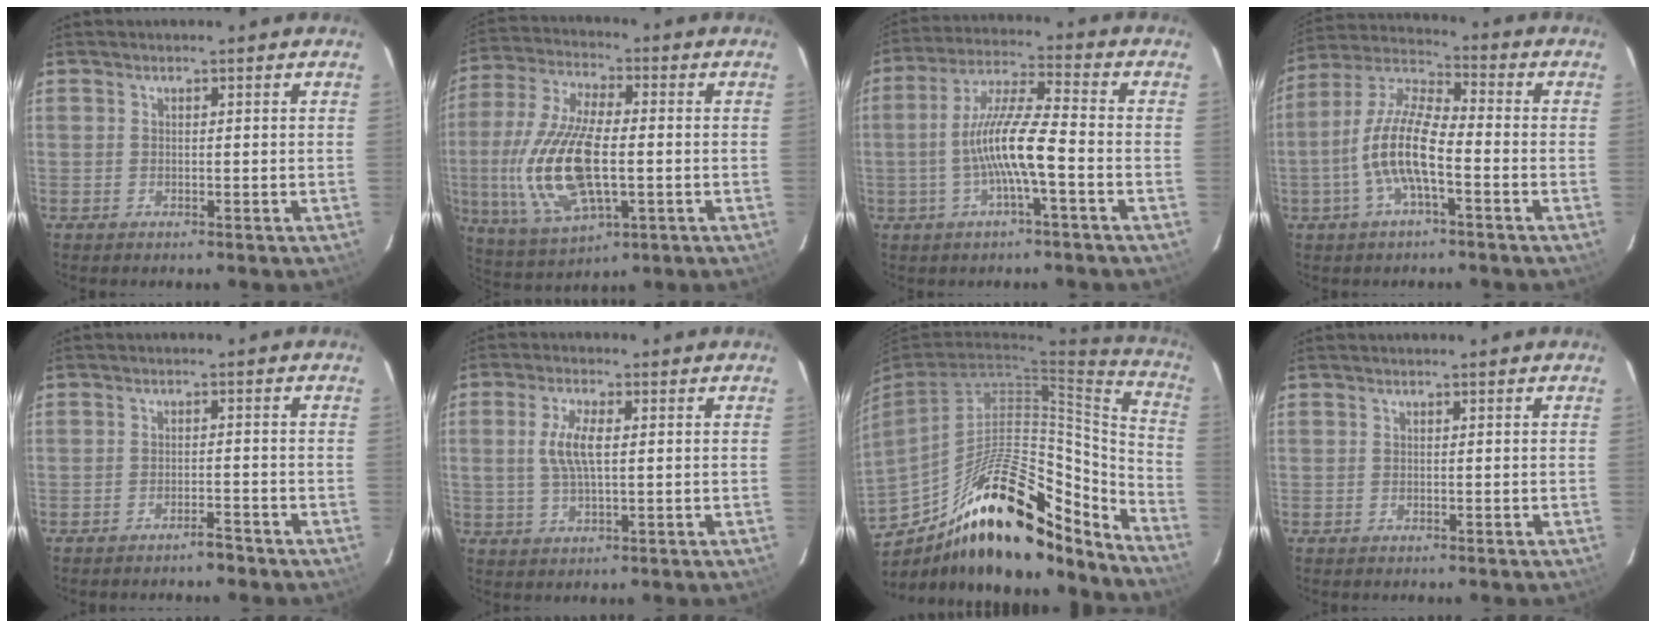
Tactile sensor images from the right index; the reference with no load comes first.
{"total": 18.6, "force": [-2.6, 7.5, 16.8], "torque": [-0.362, -0.009, -0.041]}
{"total": 10.6, "force": [-2.9, 0.9, 10.2], "torque": [-0.205, 0.009, -0.056]}
{"total": 11.8, "force": [-3.6, 3.3, 10.7], "torque": [-0.225, 0.005, -0.072]}
{"total": 2.4, "force": [-2.2, 0.5, 0.9], "torque": [-0.023, 0.002, -0.029]}
{"total": 6.3, "force": [0.9, 2.2, 5.8], "torque": [-0.116, 0.004, 0.020]}
{"total": 25.3, "force": [-17.5, 9.8, 15.4], "torque": [-0.229, 0.027, -0.260]}
{"total": 0.0}